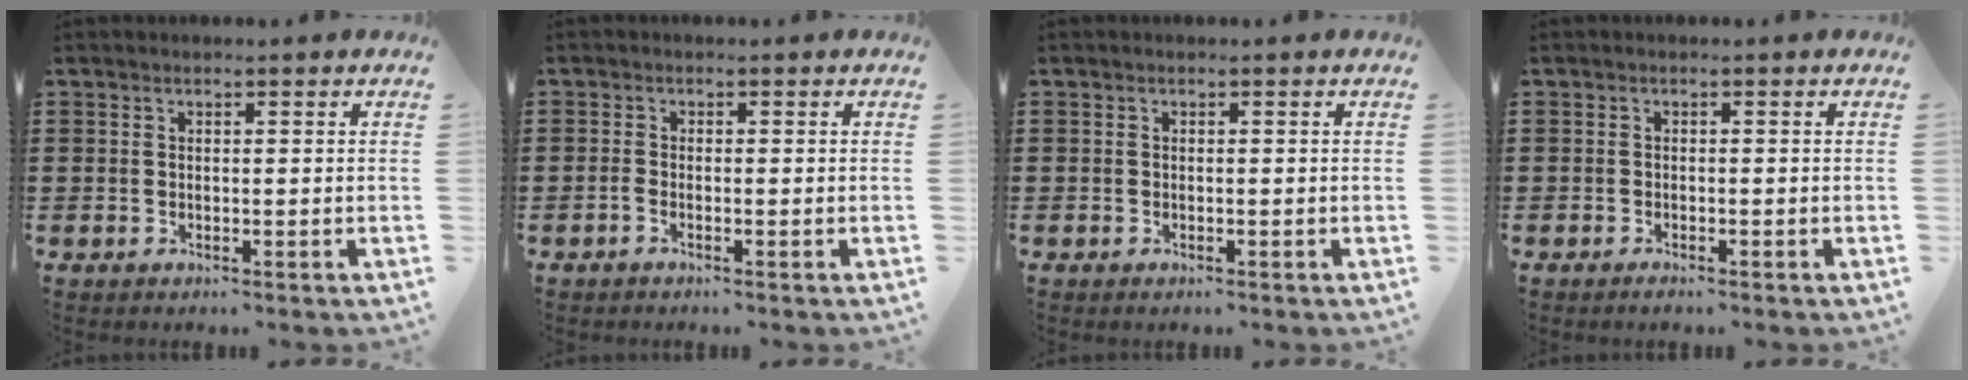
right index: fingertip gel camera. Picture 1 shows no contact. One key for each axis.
{"total": 0.9, "fx": -0.7, "fy": 0.2, "fz": 0.6, "tx": -0.013, "ty": -0.005, "tz": -0.012}
{"total": 0.0}
{"total": 0.6, "fx": -0.6, "fy": -0.1, "fz": 0.3, "tx": -0.009, "ty": -0.007, "tz": -0.009}